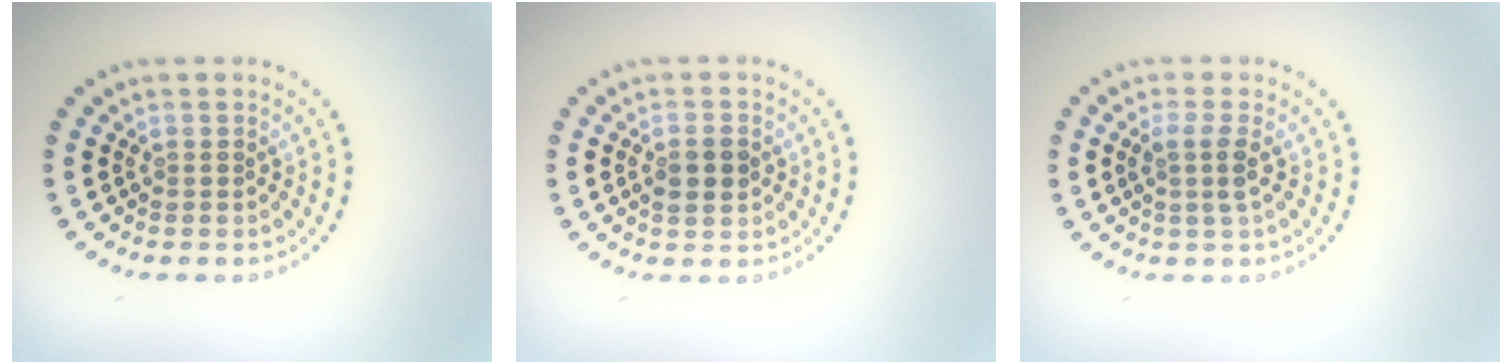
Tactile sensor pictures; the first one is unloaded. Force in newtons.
{"total": 2.2, "press": 2.2, "slide": 0.1}
{"total": 1.9, "press": 1.6, "slide": 1.1}